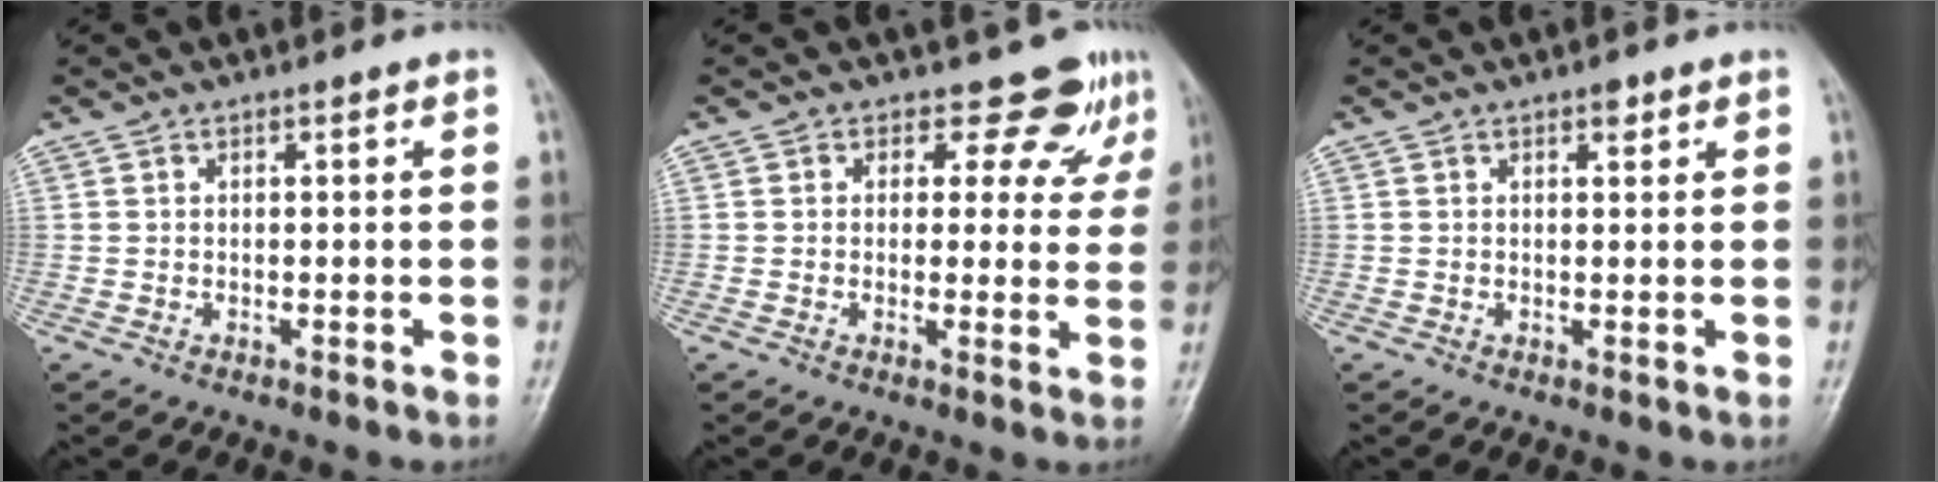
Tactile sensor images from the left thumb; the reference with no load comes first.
{"total": 6.4, "force": [4.8, 3.9, 1.7], "torque": [0.014, -0.031, 0.047]}
{"total": 1.6, "force": [1.0, 0.8, 0.9], "torque": [-0.005, -0.003, 0.012]}